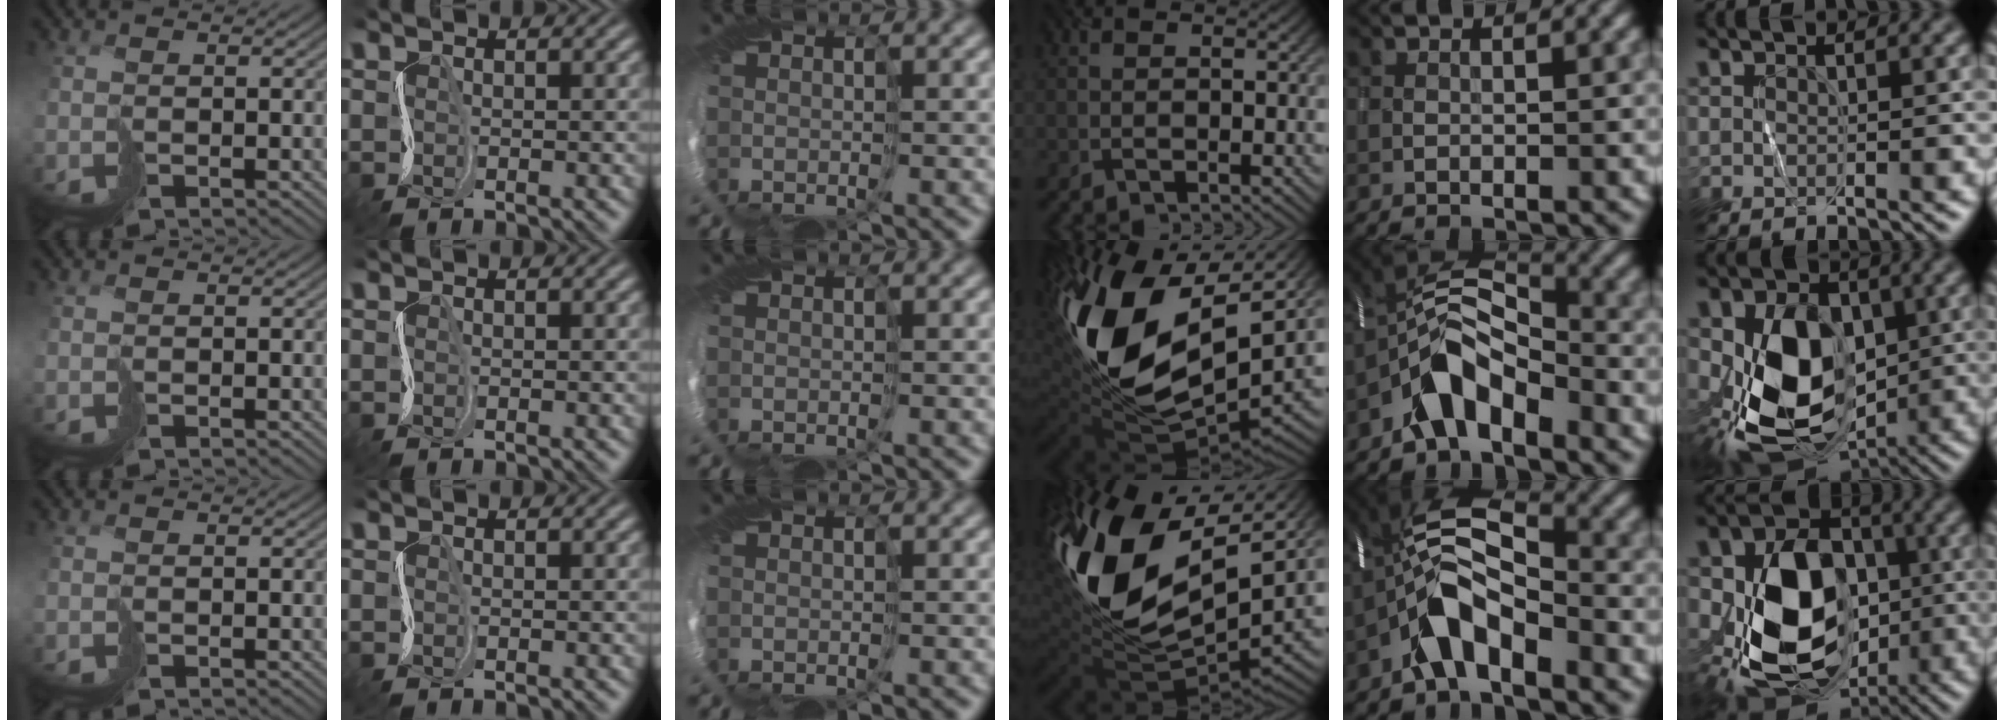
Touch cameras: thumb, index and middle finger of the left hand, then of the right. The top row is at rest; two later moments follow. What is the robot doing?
{"motion": "cut", "object": "wrapping paper"}